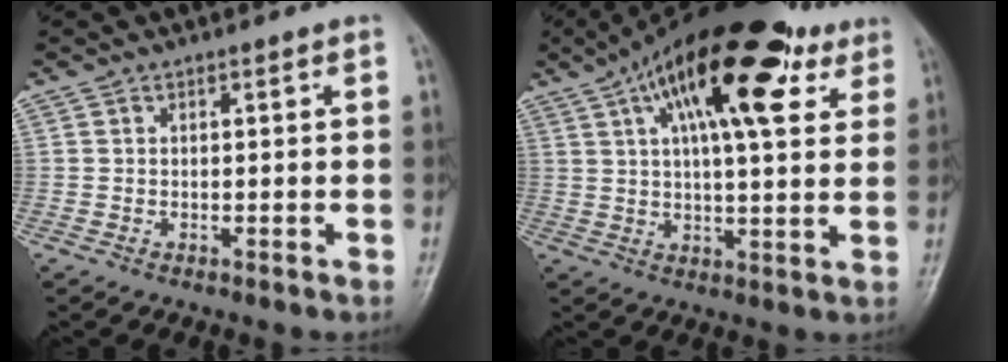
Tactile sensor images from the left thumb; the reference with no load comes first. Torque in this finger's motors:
{"motor_torque": [0.12, 0.65, 2.21, -0.56, 0.60]}